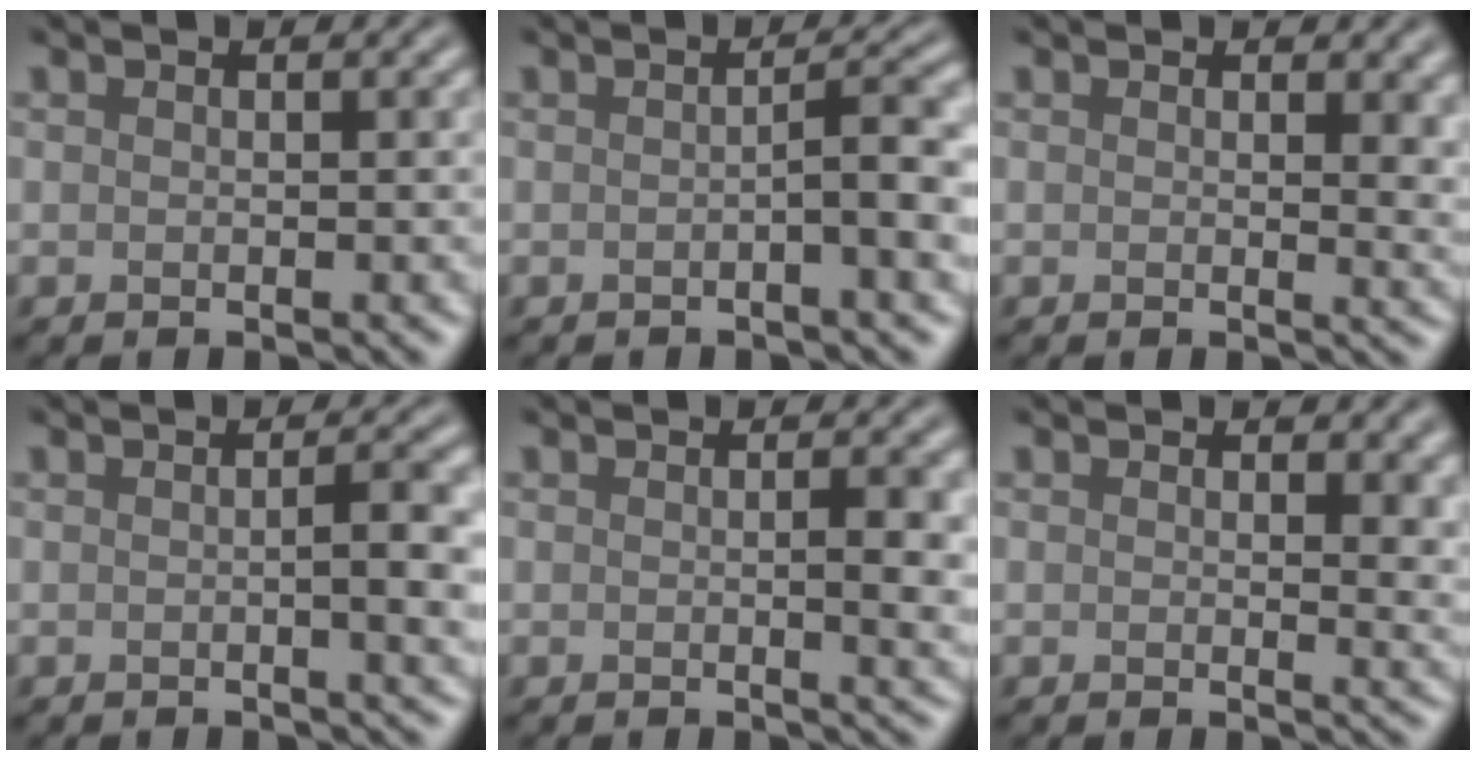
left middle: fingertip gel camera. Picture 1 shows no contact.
{"total": 4.0, "force": [-0.5, 0.8, 3.8], "torque": [-0.051, 0.008, -0.015]}
{"total": 2.7, "force": [0.8, 1.1, 2.3], "torque": [-0.020, -0.004, 0.011]}
{"total": 3.6, "force": [-0.1, 0.8, 3.5], "torque": [-0.046, 0.003, -0.003]}
{"total": 2.7, "force": [0.0, 0.6, 2.6], "torque": [-0.033, -0.004, -0.001]}
{"total": 3.0, "force": [0.9, 1.4, 2.5], "torque": [-0.022, -0.005, 0.013]}